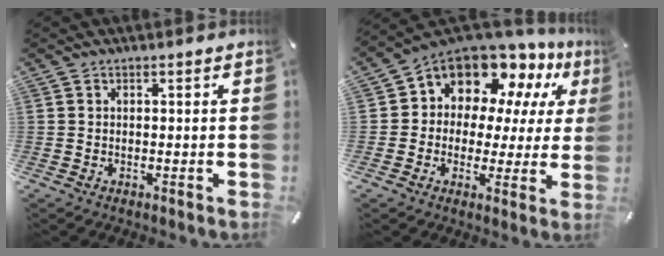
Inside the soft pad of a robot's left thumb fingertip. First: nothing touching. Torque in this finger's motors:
{"motor_torque": [0.41, 1.17, 1.91, -0.85, 0.33]}